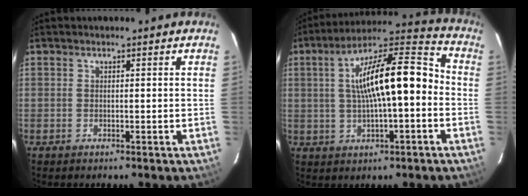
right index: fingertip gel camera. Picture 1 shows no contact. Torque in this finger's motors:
{"motor_torque": [1.23, -0.59, 1.05, 0.21]}